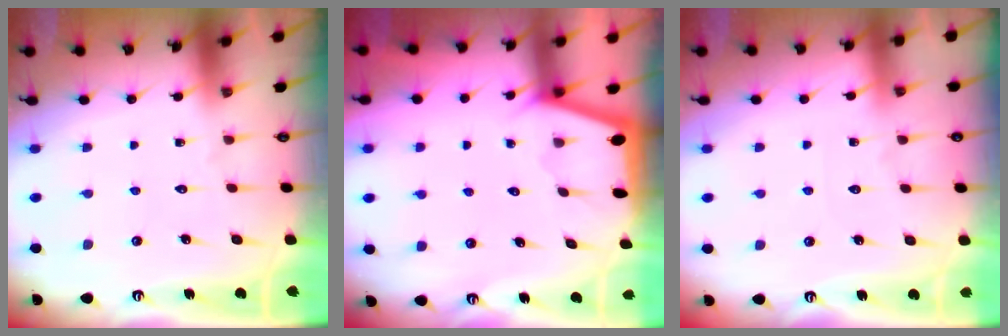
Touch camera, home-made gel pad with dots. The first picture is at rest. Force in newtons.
{"total": 1.7, "press": 1.6, "slide": 0.3}
{"total": 2.5, "press": 2.5, "slide": 0.5}